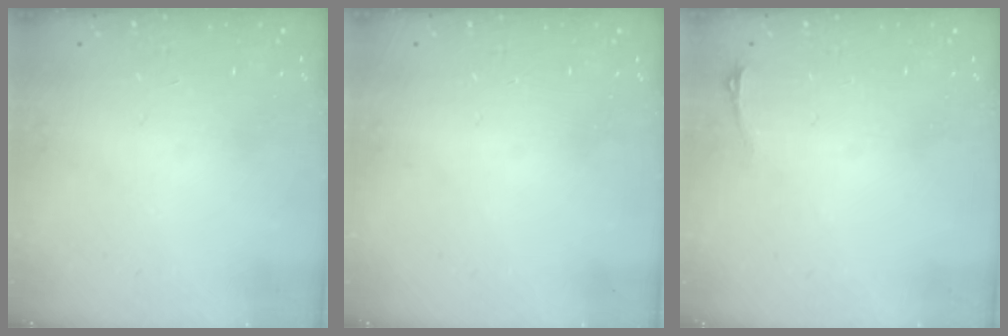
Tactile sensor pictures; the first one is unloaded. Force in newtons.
{"total": 13.4, "press": 3.0, "slide": 13.1}
{"total": 2.9, "press": 2.6, "slide": 1.5}